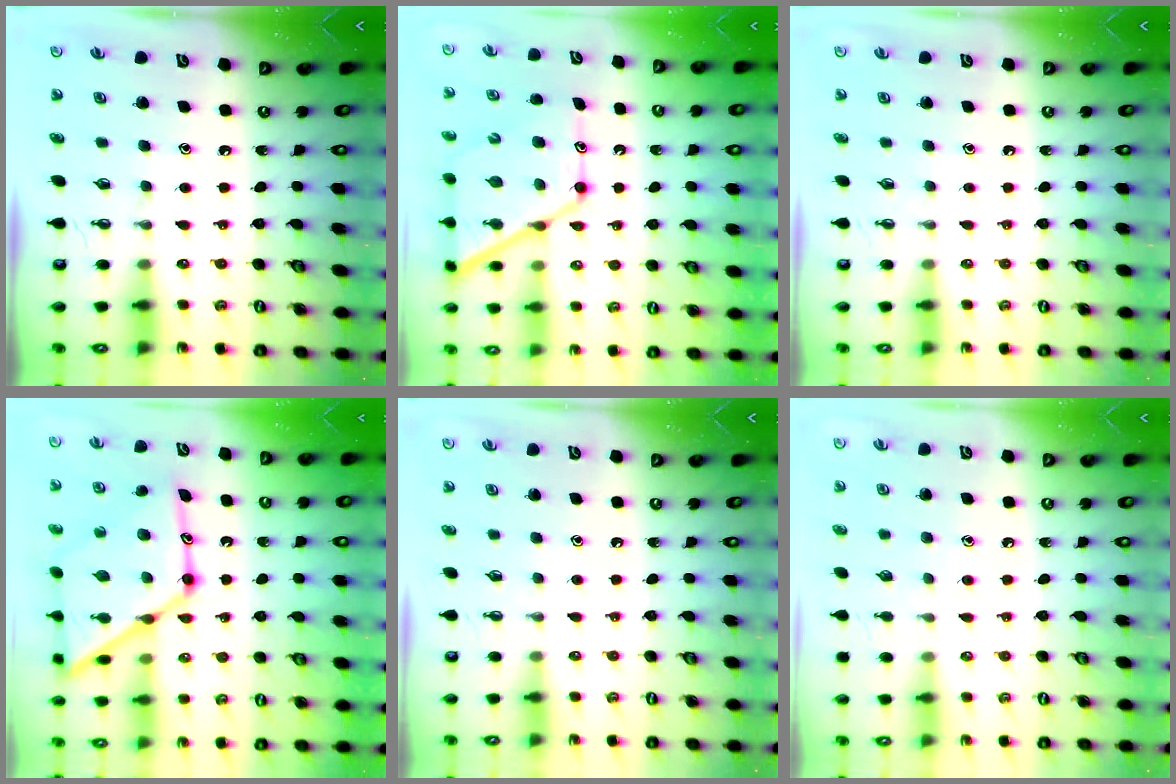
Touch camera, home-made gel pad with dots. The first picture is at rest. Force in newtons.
{"total": 14.8, "press": 14.8, "slide": 1.2}
{"total": 0.0}
{"total": 22.1, "press": 22.0, "slide": 1.8}
{"total": 0.0}
{"total": 3.2, "press": 3.1, "slide": 0.4}